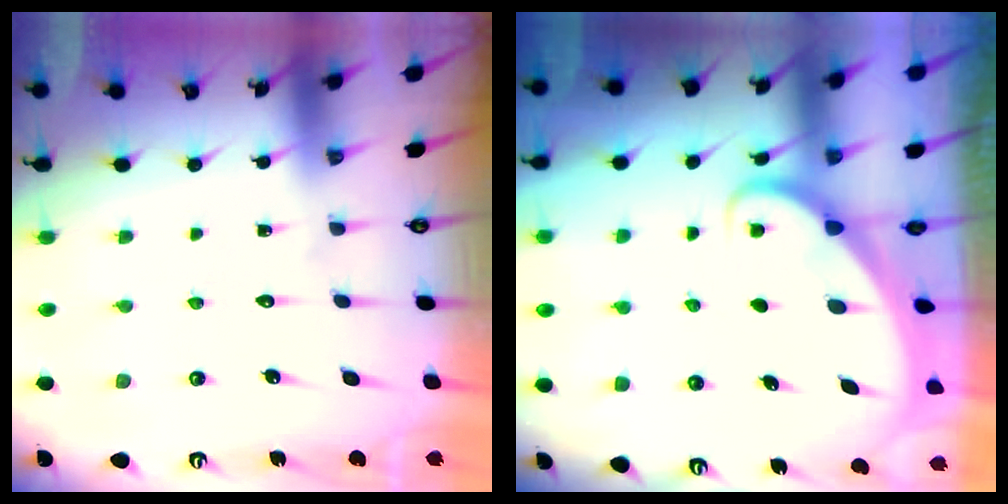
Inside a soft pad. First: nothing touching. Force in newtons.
{"total": 1.8, "press": 1.8, "slide": 0.1}